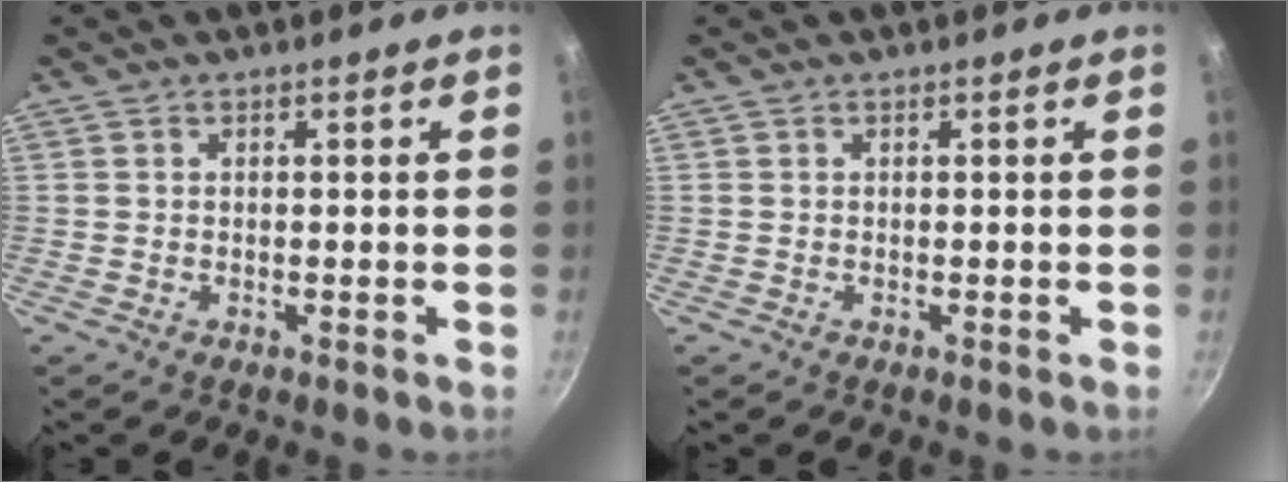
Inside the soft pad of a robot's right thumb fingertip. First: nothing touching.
{"total": 0.0}